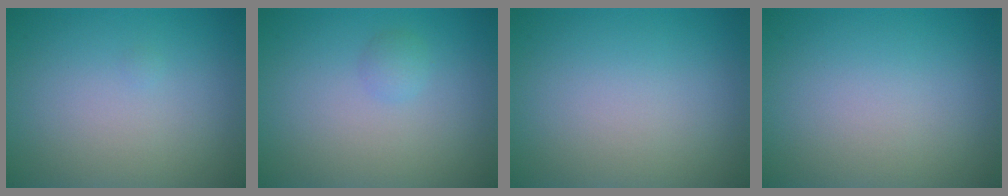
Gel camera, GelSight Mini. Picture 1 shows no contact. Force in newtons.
{"total": 0.9, "press": 0.9, "slide": 0.0}
{"total": 0.0}
{"total": 0.0}